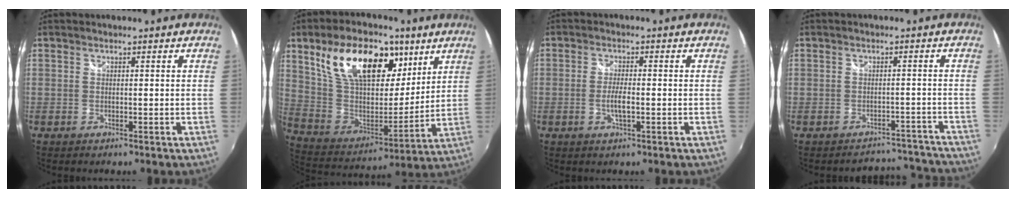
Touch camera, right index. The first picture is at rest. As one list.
[{"total": 24.6, "force": [12.4, 13.1, 16.8], "torque": [-0.315, 0.027, 0.223]}, {"total": 3.1, "force": [-0.9, 0.5, 2.9], "torque": [-0.058, -0.003, -0.018]}, {"total": 8.5, "force": [-8.0, 3.0, -0.5], "torque": [0.023, 0.045, -0.091]}]